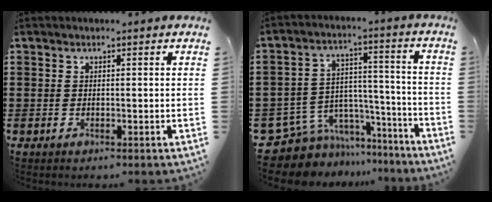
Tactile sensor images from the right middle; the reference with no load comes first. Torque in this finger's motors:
{"motor_torque": [0.12, -0.06, -0.06, -0.03]}